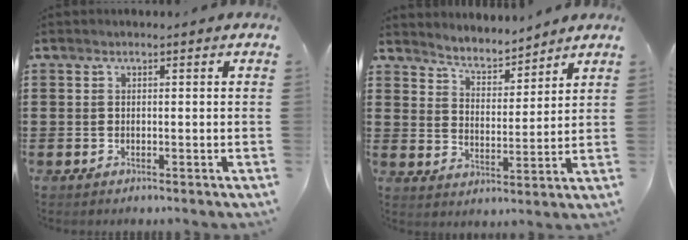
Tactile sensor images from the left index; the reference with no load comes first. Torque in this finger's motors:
{"motor_torque": [-0.21, -0.49, 0.01, 0.03]}